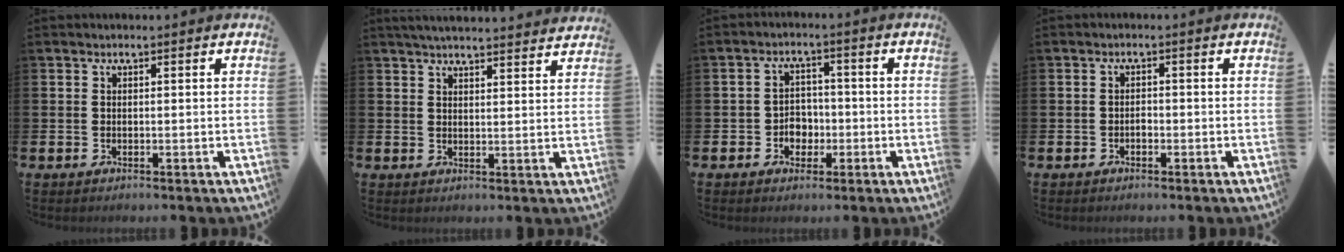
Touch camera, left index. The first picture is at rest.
{"total": 4.1, "force": [4.1, 0.0, 0.6], "torque": [-0.016, -0.021, 0.074]}
{"total": 3.4, "force": [-1.2, 2.9, 1.3], "torque": [-0.020, 0.002, -0.032]}
{"total": 1.0, "force": [-0.5, 0.7, 0.6], "torque": [-0.008, -0.001, -0.012]}